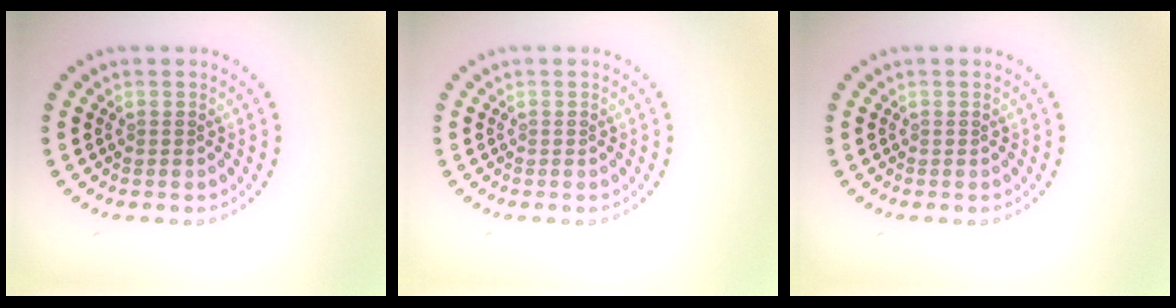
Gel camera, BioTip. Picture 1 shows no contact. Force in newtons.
{"total": 0.0}
{"total": 0.0}